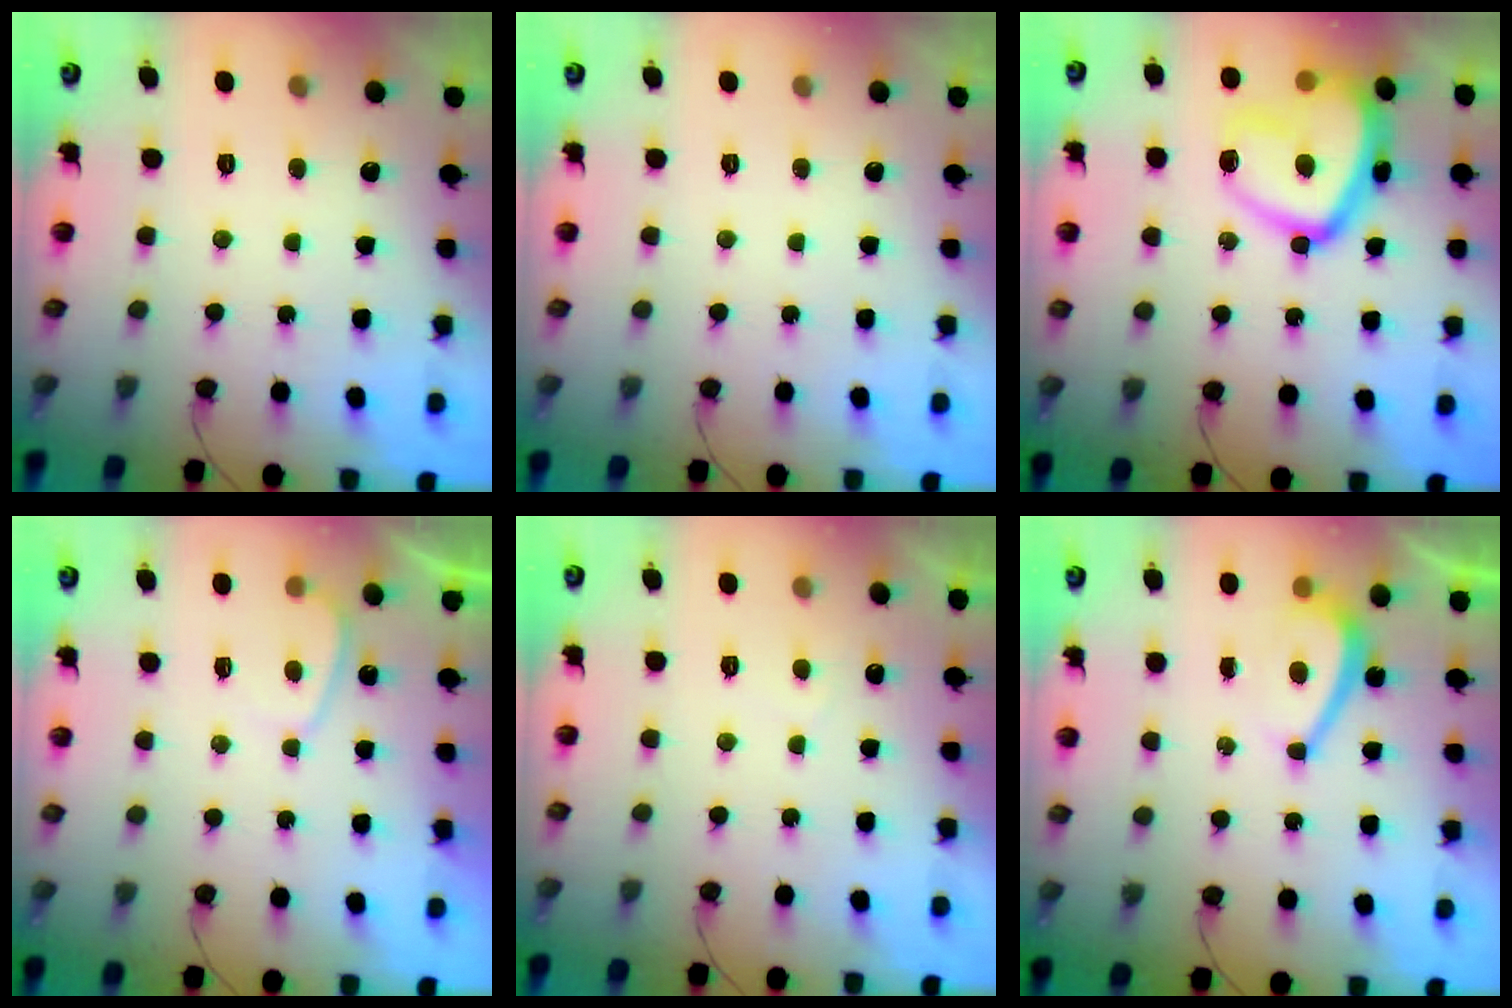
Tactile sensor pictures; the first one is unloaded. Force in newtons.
{"total": 0.0}
{"total": 18.4, "press": 18.3, "slide": 1.7}
{"total": 1.2, "press": 1.1, "slide": 0.6}
{"total": 0.5, "press": 0.0, "slide": 0.5}
{"total": 5.5, "press": 5.0, "slide": 2.5}